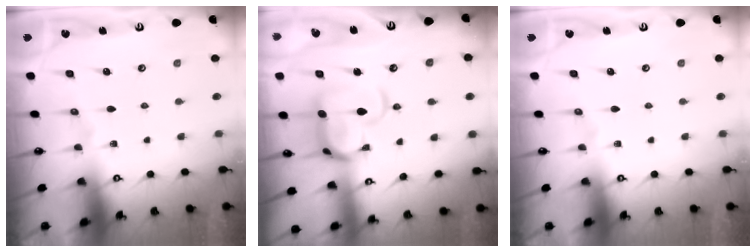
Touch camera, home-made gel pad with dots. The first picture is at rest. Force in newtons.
{"total": 7.5, "press": 7.4, "slide": 1.3}
{"total": 0.0}